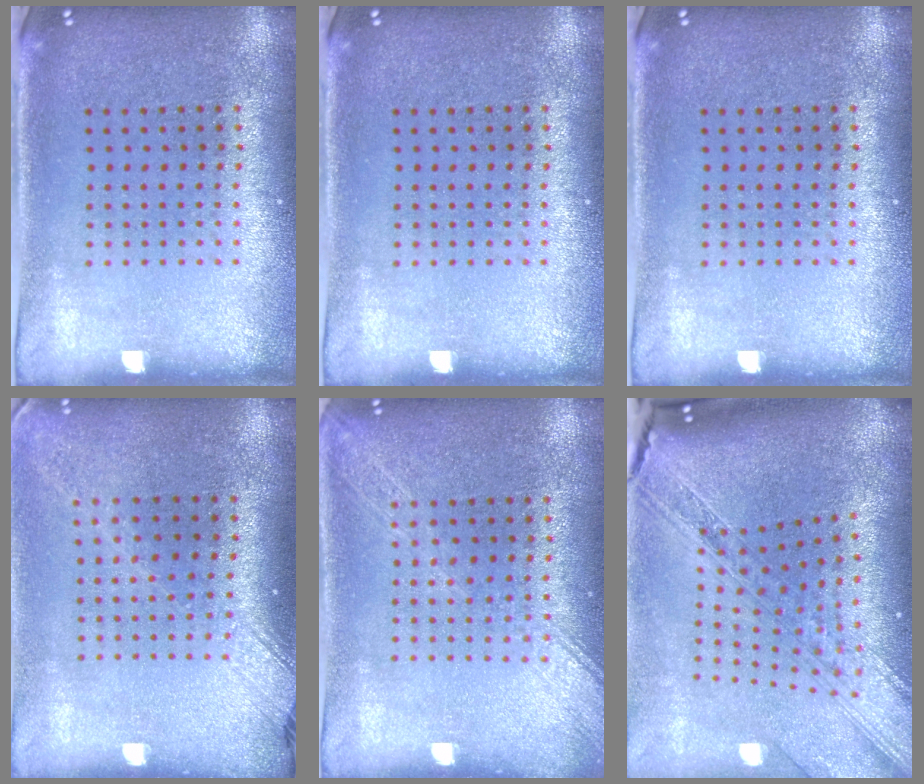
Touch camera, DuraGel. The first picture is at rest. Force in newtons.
{"total": 0.0}
{"total": 0.0}
{"total": 2.1, "press": 1.6, "slide": 1.4}
{"total": 1.7, "press": 1.7, "slide": 0.2}
{"total": 3.4, "press": 2.6, "slide": 2.3}